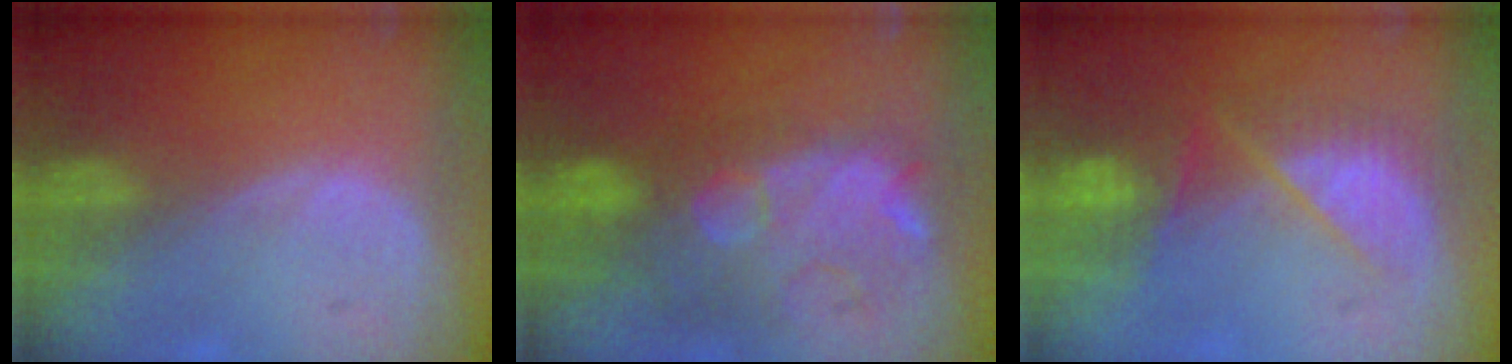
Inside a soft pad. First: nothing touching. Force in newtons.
{"total": 10.8, "press": 10.1, "slide": 3.8}
{"total": 7.6, "press": 7.1, "slide": 2.6}